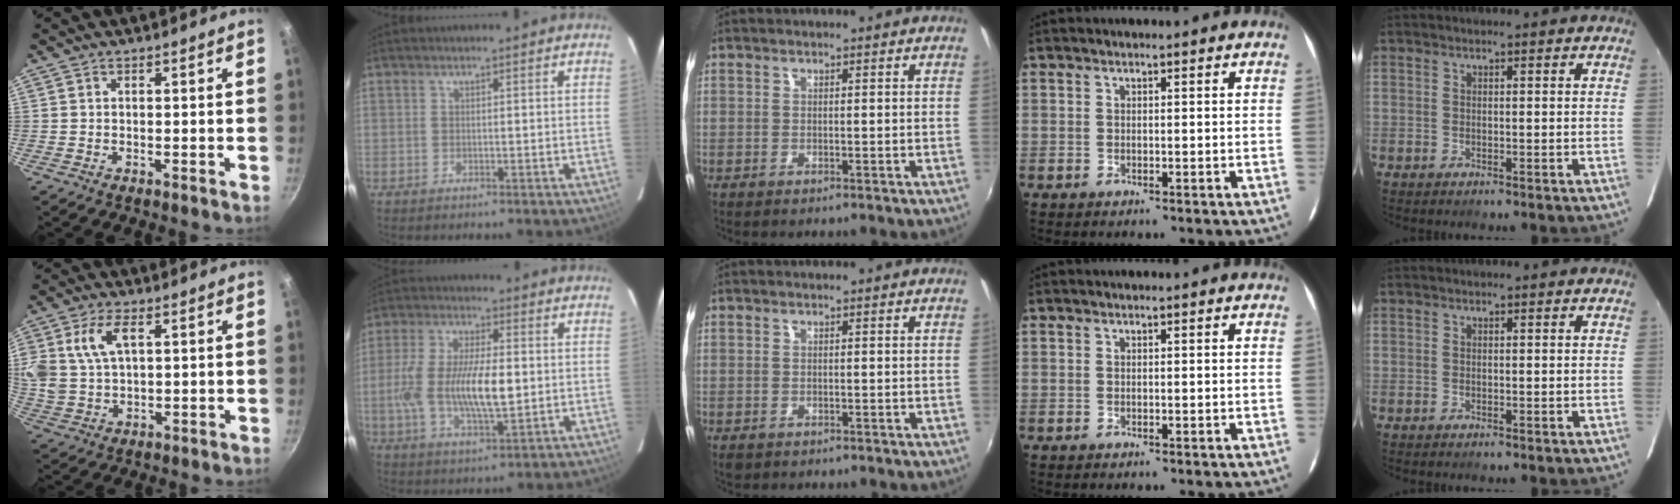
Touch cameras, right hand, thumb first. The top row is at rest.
{"thumb": {"total": 10.5, "force": [3.3, 6.3, 7.7], "torque": [-0.153, 0.006, 0.066]}, "index": {"total": 13.6, "force": [-1.0, 4.8, 12.7], "torque": [-0.252, -0.004, -0.018]}, "middle": {"total": 1.3, "force": [-0.8, 0.9, 0.5], "torque": [-0.013, -0.005, -0.012]}}